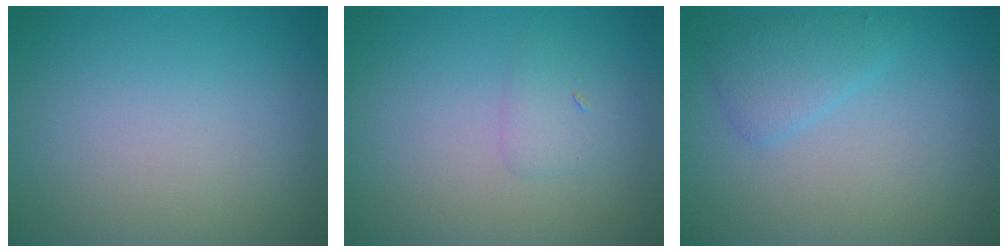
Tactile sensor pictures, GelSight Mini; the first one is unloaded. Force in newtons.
{"total": 1.2, "press": 1.2, "slide": 0.1}
{"total": 2.1, "press": 2.1, "slide": 0.1}